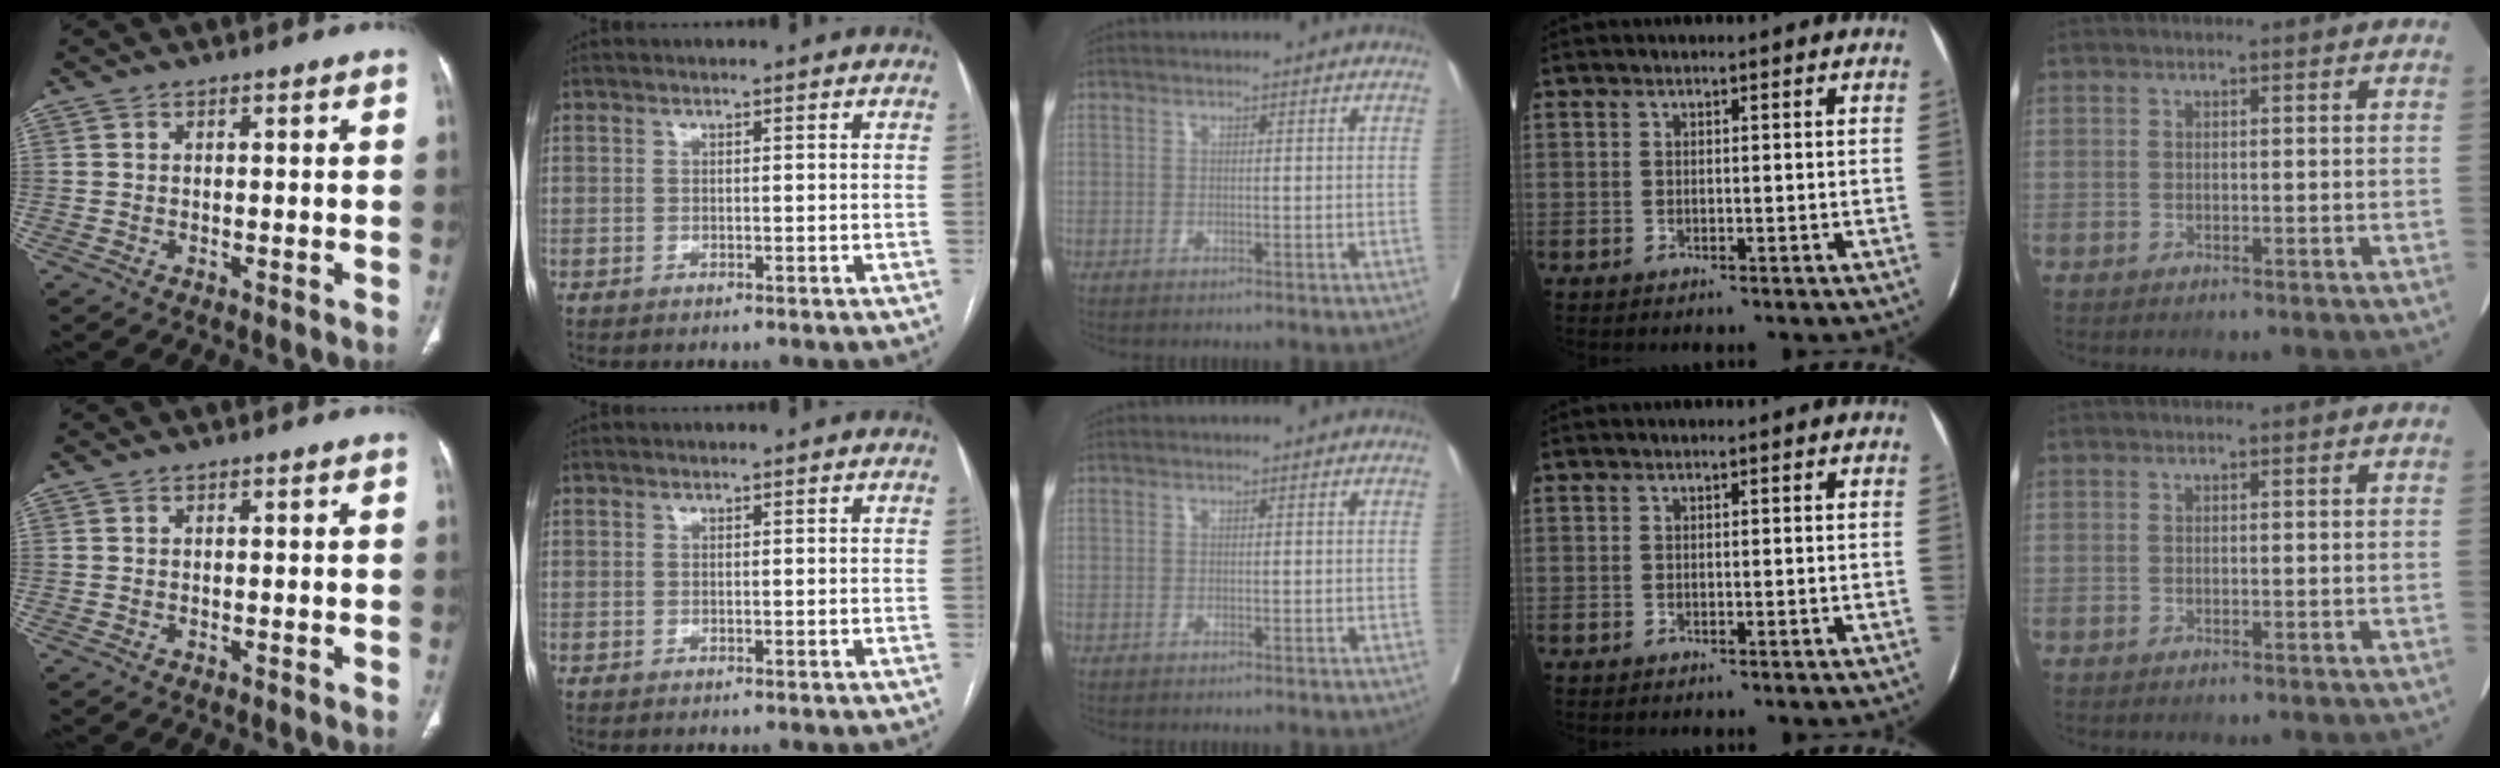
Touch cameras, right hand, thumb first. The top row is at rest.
{}